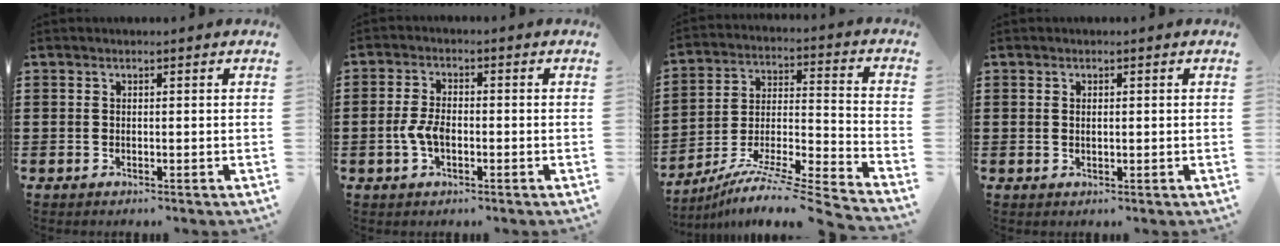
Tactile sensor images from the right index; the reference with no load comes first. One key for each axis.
{"total": 4.2, "fx": -1.1, "fy": 2.2, "fz": 3.4, "tx": -0.082, "ty": -0.002, "tz": -0.025}
{"total": 8.8, "fx": -6.9, "fy": 0.1, "fz": 5.5, "tx": -0.098, "ty": -0.005, "tz": -0.142}
{"total": 0.8, "fx": 0.1, "fy": 0.3, "fz": 0.7, "tx": -0.015, "ty": 0.002, "tz": 0.002}